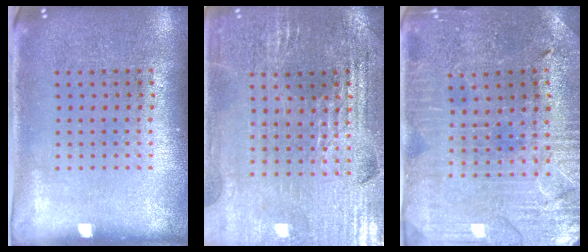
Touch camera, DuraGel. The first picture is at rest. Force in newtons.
{"total": 2.9, "press": 2.9, "slide": 0.6}
{"total": 1.5, "press": 1.4, "slide": 0.2}